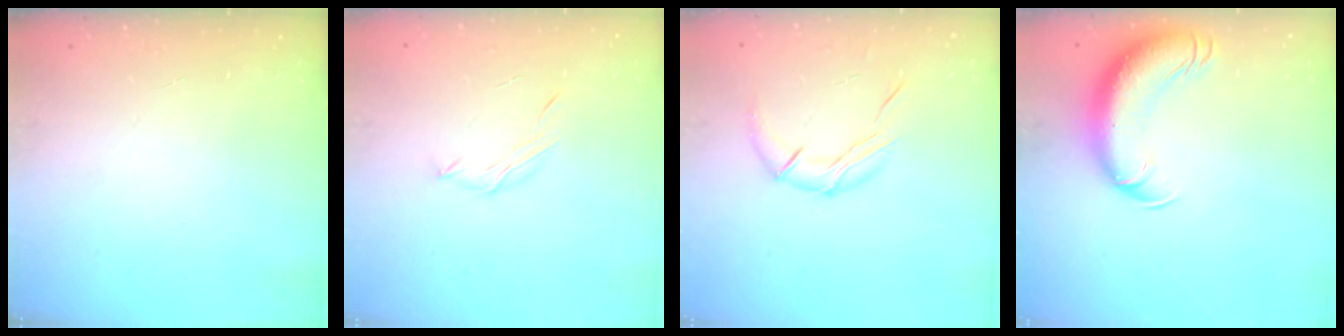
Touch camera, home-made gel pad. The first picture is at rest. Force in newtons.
{"total": 5.8, "press": 5.7, "slide": 1.2}
{"total": 8.4, "press": 8.4, "slide": 0.1}
{"total": 16.5, "press": 16.1, "slide": 3.8}